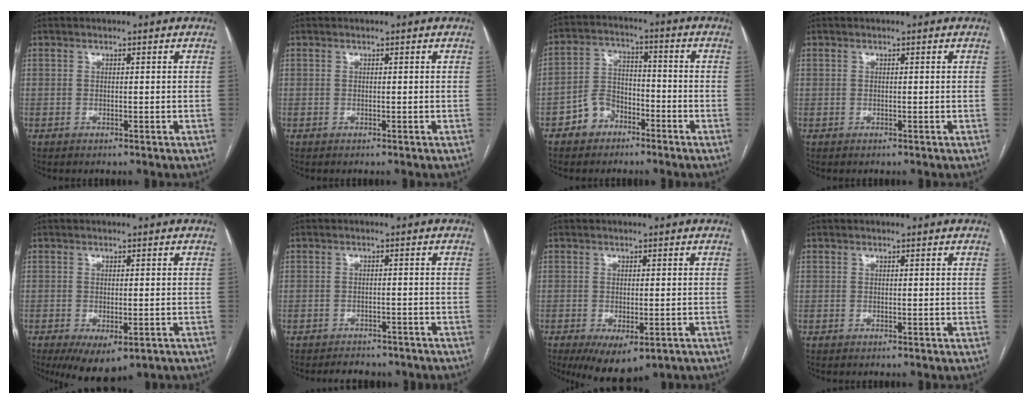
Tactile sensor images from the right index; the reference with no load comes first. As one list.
[{"total": 0.0}, {"total": 6.5, "force": [-3.8, 4.7, 2.4], "torque": [-0.052, 0.022, -0.066]}, {"total": 0.0}, {"total": 7.5, "force": [-4.4, 2.9, 5.3], "torque": [-0.076, -0.016, -0.062]}, {"total": 6.2, "force": [-5.5, 2.5, 1.6], "torque": [-0.020, 0.003, -0.061]}, {"total": 8.0, "force": [-4.7, 3.2, 5.6], "torque": [-0.081, -0.016, -0.065]}, {"total": 0.0}]